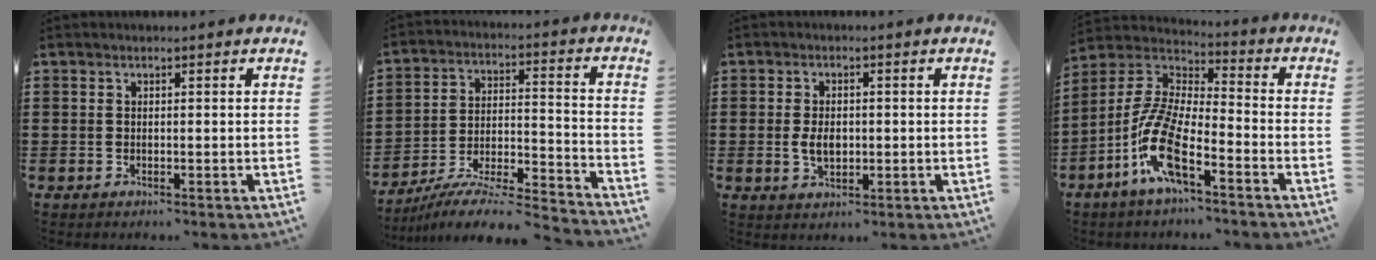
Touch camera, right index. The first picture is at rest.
{"total": 7.1, "force": [-6.6, 0.2, 2.7], "torque": [-0.048, -0.008, -0.134]}
{"total": 3.3, "force": [-0.2, 1.9, 2.7], "torque": [-0.053, 0.005, -0.003]}
{"total": 11.6, "force": [-6.5, 3.1, 9.1], "torque": [-0.226, -0.015, -0.137]}